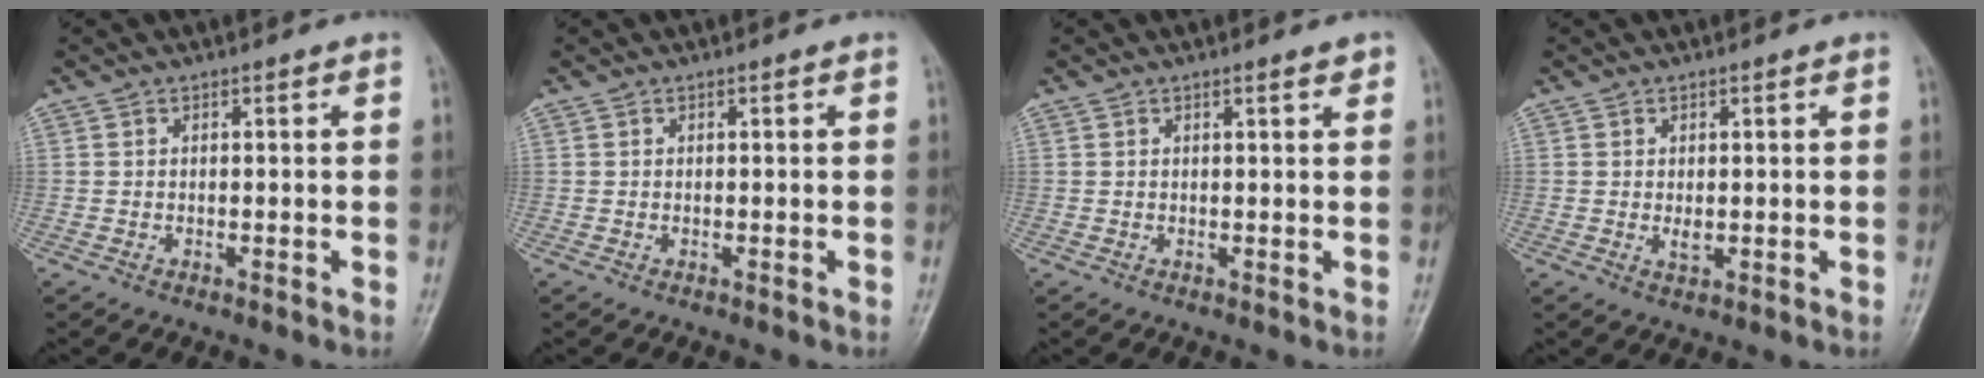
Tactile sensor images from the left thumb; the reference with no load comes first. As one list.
[{"total": 0.0}, {"total": 1.4, "force": [0.9, 0.2, 1.1], "torque": [-0.014, -0.004, 0.012]}, {"total": 1.8, "force": [0.0, 0.9, 1.5], "torque": [-0.024, -0.003, 0.004]}]